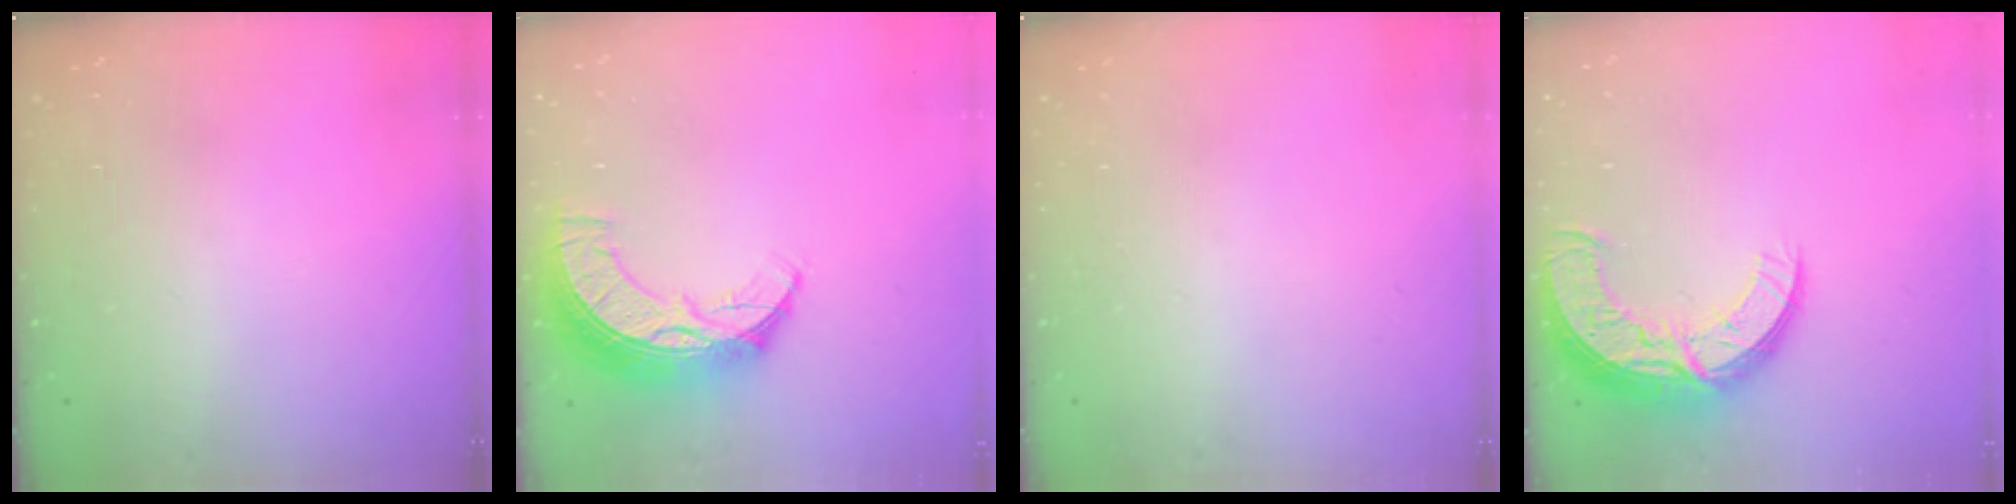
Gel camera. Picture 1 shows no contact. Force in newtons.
{"total": 13.4, "press": 13.3, "slide": 0.9}
{"total": 0.0}
{"total": 13.9, "press": 13.9, "slide": 1.3}